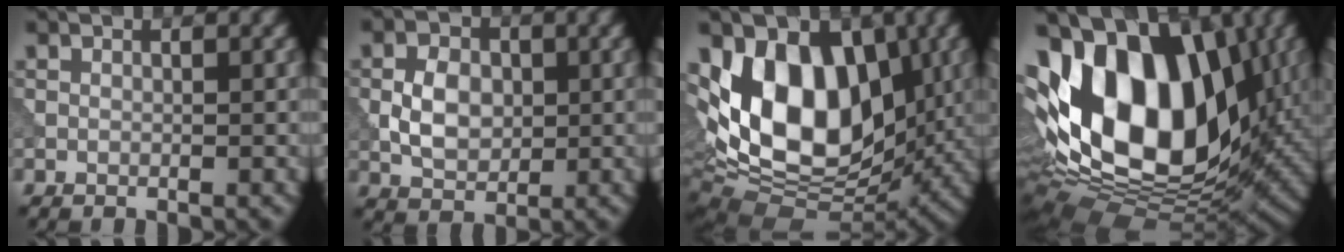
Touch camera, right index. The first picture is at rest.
{"total": 3.5, "force": [-0.1, 2.5, 2.4], "torque": [-0.043, 0.003, -0.005]}
{"total": 13.8, "force": [1.4, 8.8, 10.5], "torque": [-0.175, -0.004, 0.013]}
{"total": 17.5, "force": [3.4, 10.5, 13.5], "torque": [-0.237, 0.023, 0.045]}